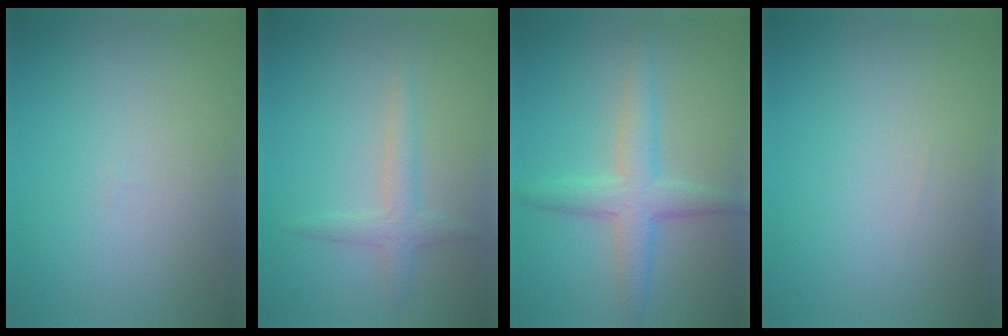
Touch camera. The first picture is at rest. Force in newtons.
{"total": 2.0, "press": 2.0, "slide": 0.1}
{"total": 4.0, "press": 4.0, "slide": 0.1}
{"total": 0.0}